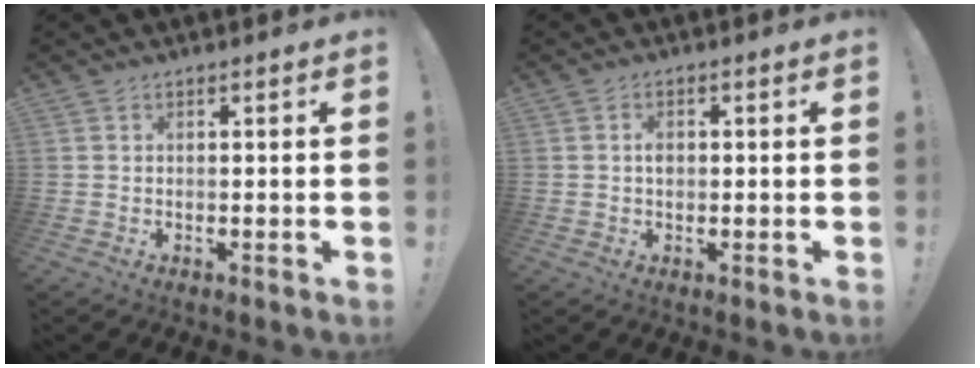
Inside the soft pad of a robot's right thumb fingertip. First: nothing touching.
{"total": 2.0, "force": [-0.1, 1.5, 1.3], "torque": [-0.017, 0.002, -0.004]}